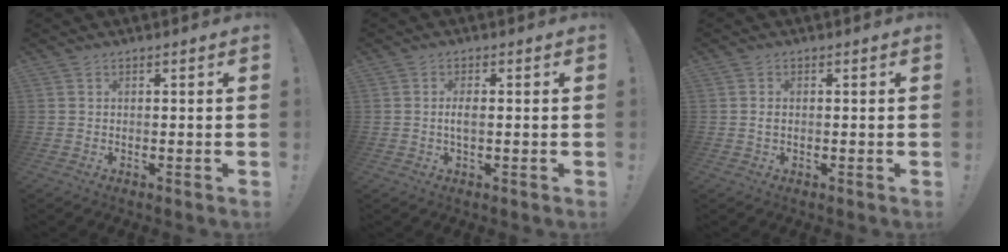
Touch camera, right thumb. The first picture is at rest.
{"total": 3.0, "force": [-0.2, 1.0, 2.8], "torque": [-0.055, 0.000, -0.008]}
{"total": 1.0, "force": [-0.2, 0.5, 0.9], "torque": [-0.025, 0.007, -0.003]}